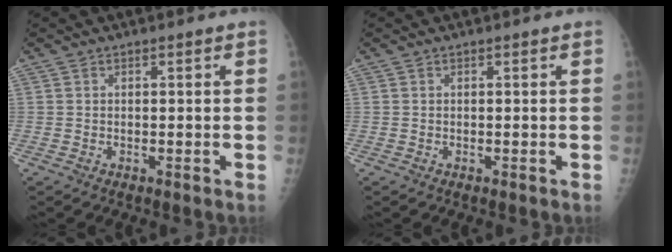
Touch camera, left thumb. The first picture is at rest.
{"total": 0.0}